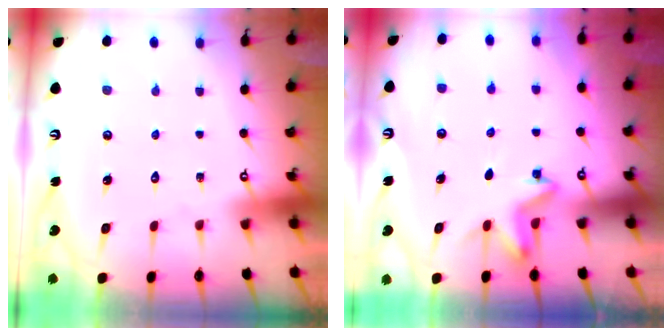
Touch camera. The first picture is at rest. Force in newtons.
{"total": 3.9, "press": 3.8, "slide": 1.0}